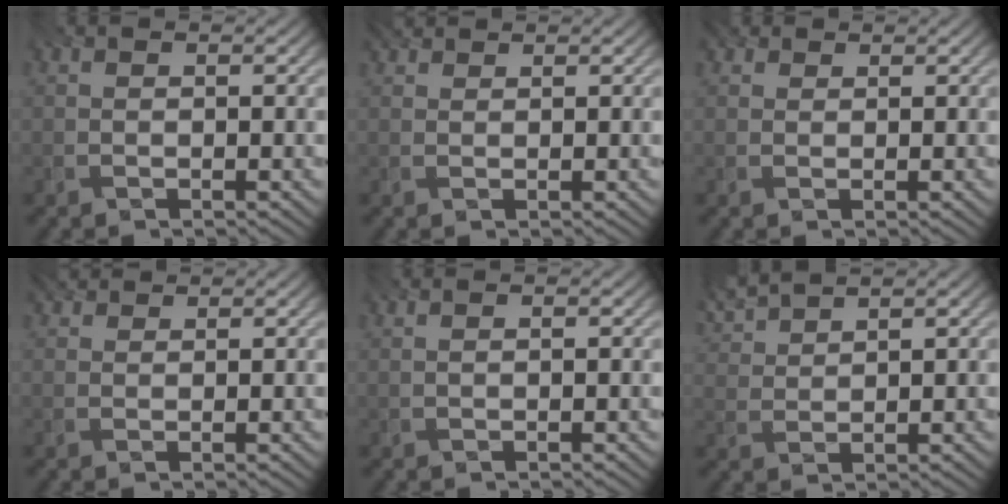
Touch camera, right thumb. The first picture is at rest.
{"total": 1.7, "force": [1.5, 0.6, 0.6], "torque": [-0.014, 0.004, 0.027]}
{"total": 1.9, "force": [1.3, 1.1, 0.7], "torque": [-0.016, 0.002, 0.022]}
{"total": 2.1, "force": [1.8, 0.8, 0.7], "torque": [-0.017, 0.003, 0.030]}
{"total": 0.8, "force": [0.6, -0.1, 0.6], "torque": [-0.003, -0.003, 0.003]}
{"total": 4.5, "force": [3.6, 1.2, 2.3], "torque": [-0.062, 0.012, 0.070]}